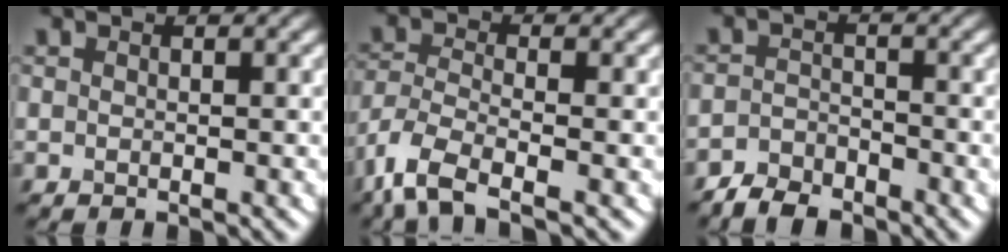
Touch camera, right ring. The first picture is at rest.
{"total": 5.9, "force": [-3.9, 1.9, 3.9], "torque": [-0.088, -0.010, -0.090]}
{"total": 3.1, "force": [-2.7, 1.2, 0.8], "torque": [-0.013, 0.001, -0.060]}